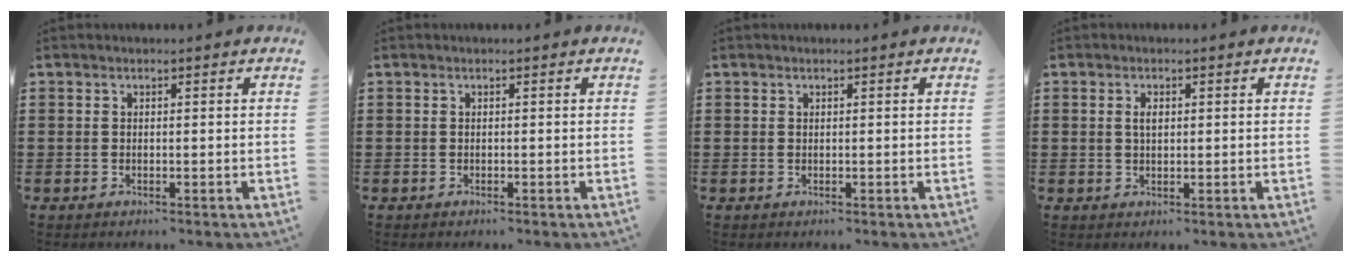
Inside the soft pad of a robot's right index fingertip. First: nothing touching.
{"total": 0.0}
{"total": 0.0}
{"total": 1.7, "force": [0.4, 0.8, 1.5], "torque": [-0.031, 0.006, 0.005]}